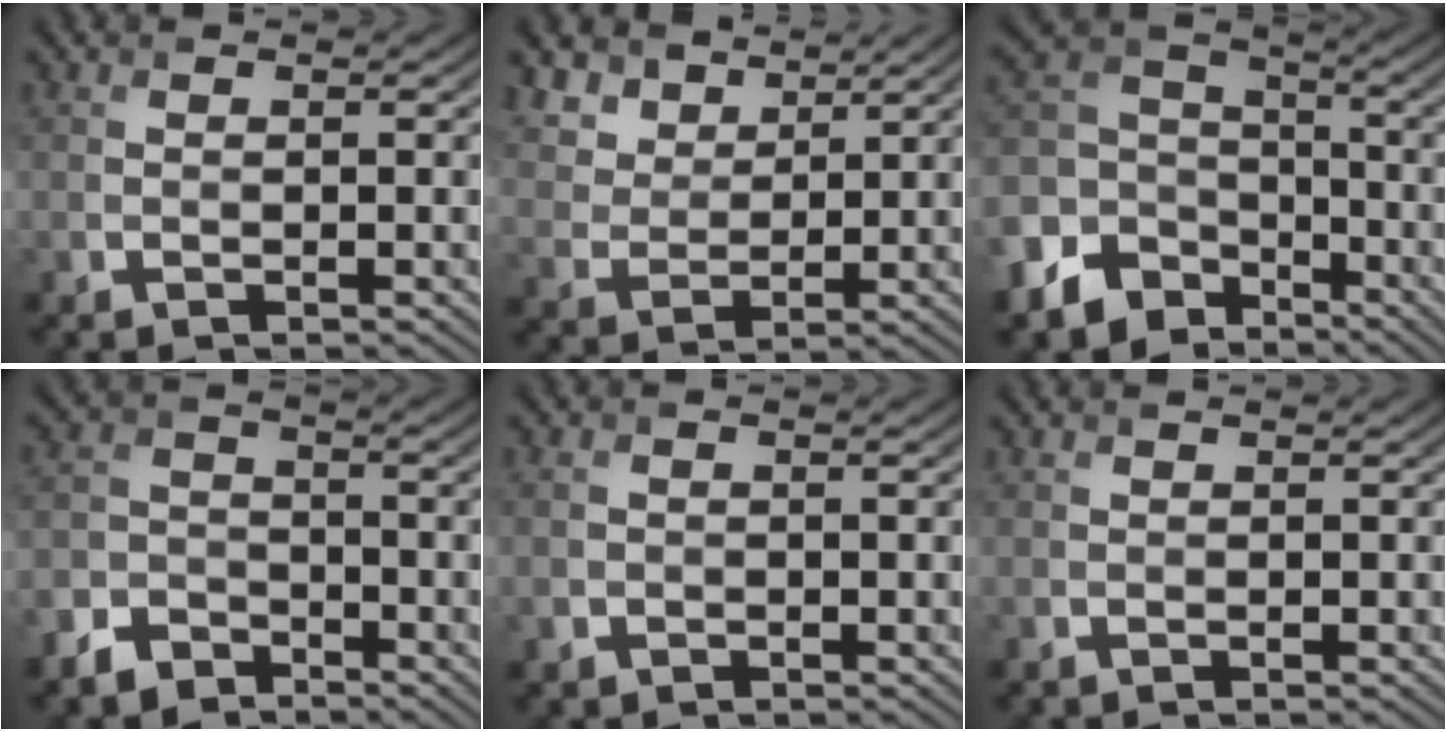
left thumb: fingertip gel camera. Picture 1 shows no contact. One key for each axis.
{"total": 7.5, "fx": 5.3, "fy": 4.4, "fz": 3.1, "tx": -0.095, "ty": -0.009, "tz": 0.116}
{"total": 11.8, "fx": -6.3, "fy": 8.9, "fz": 4.5, "tx": -0.165, "ty": -0.028, "tz": -0.123}
{"total": 5.8, "fx": -4.1, "fy": 3.6, "fz": 1.9, "tx": -0.045, "ty": 0.000, "tz": -0.096}
{"total": 1.3, "fx": -0.5, "fy": 1.2, "fz": 0.2, "tx": 0.000, "ty": -0.005, "tz": -0.011}
{"total": 0.0}